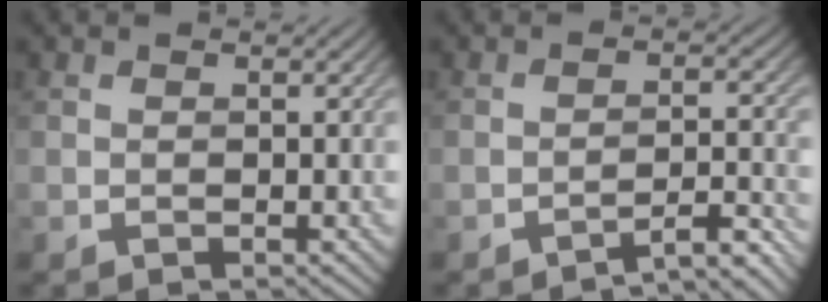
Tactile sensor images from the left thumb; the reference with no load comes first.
{"total": 4.2, "force": [-3.5, 0.5, 2.3], "torque": [-0.027, 0.016, -0.059]}